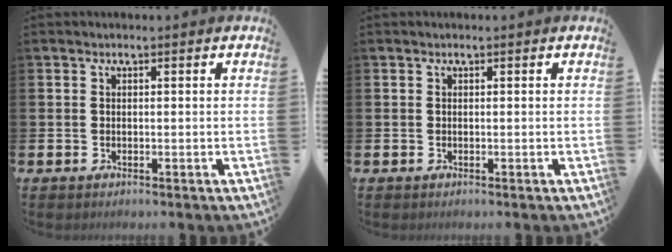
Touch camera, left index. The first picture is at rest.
{"total": 0.0}